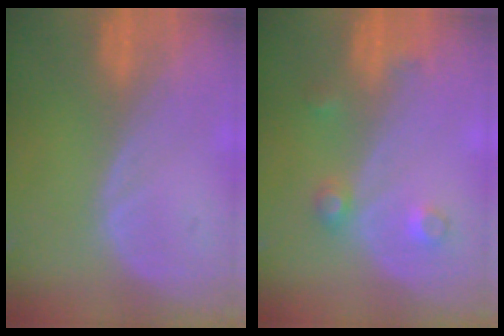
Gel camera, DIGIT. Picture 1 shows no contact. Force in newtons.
{"total": 3.4, "press": 3.2, "slide": 0.9}